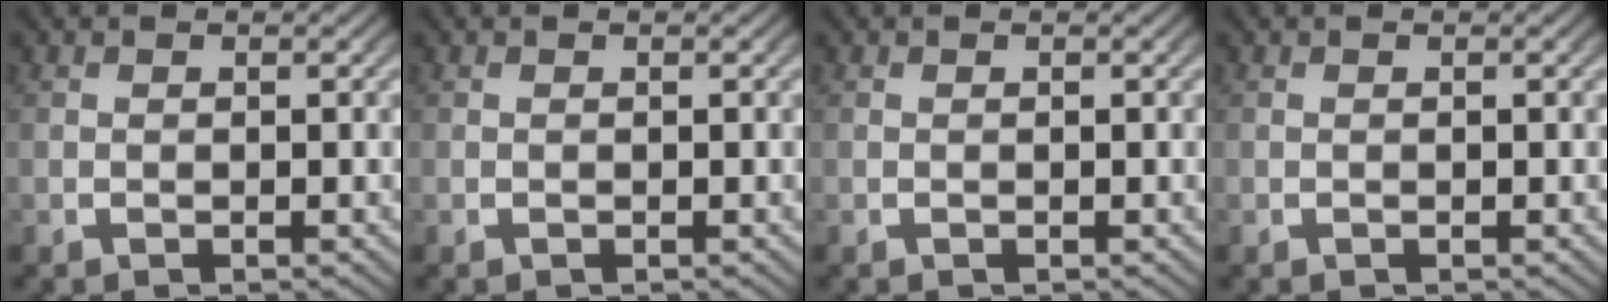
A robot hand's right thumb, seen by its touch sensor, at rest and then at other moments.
{"total": 0.0}
{"total": 0.0}
{"total": 0.0}